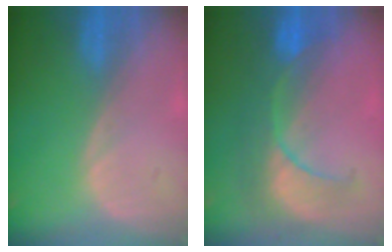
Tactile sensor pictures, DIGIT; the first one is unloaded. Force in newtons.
{"total": 8.2, "press": 8.1, "slide": 0.8}